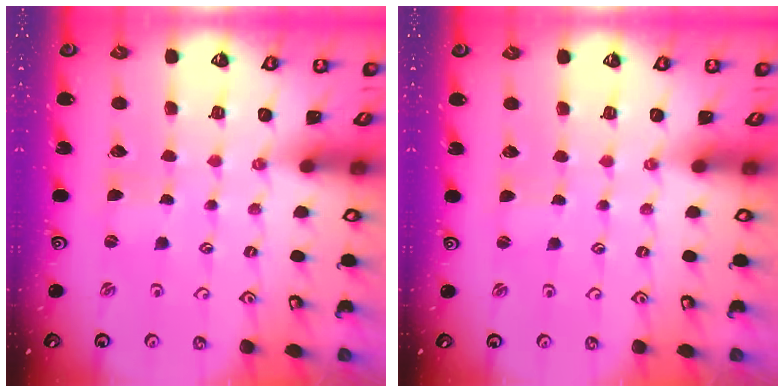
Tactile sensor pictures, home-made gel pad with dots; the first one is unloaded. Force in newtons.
{"total": 0.0}